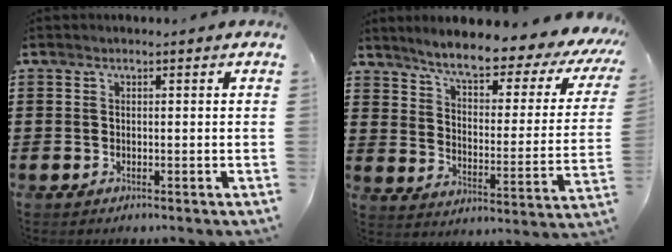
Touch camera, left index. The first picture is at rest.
{"total": 6.8, "force": [5.6, 0.5, 3.8], "torque": [-0.091, -0.039, 0.084]}